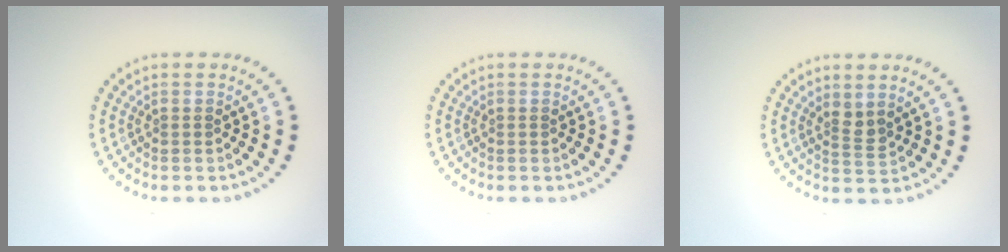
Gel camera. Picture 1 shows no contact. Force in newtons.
{"total": 0.0}
{"total": 1.5, "press": 1.2, "slide": 1.0}